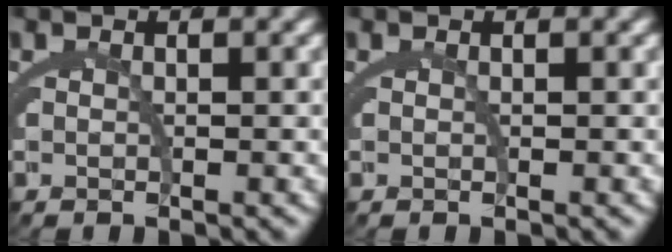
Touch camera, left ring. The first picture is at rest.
{"total": 0.0}